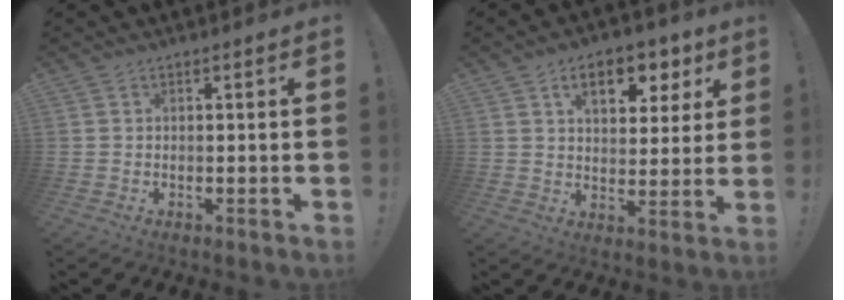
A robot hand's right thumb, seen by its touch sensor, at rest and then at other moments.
{"total": 10.7, "force": [5.3, 6.1, 7.0], "torque": [-0.099, -0.016, 0.092]}